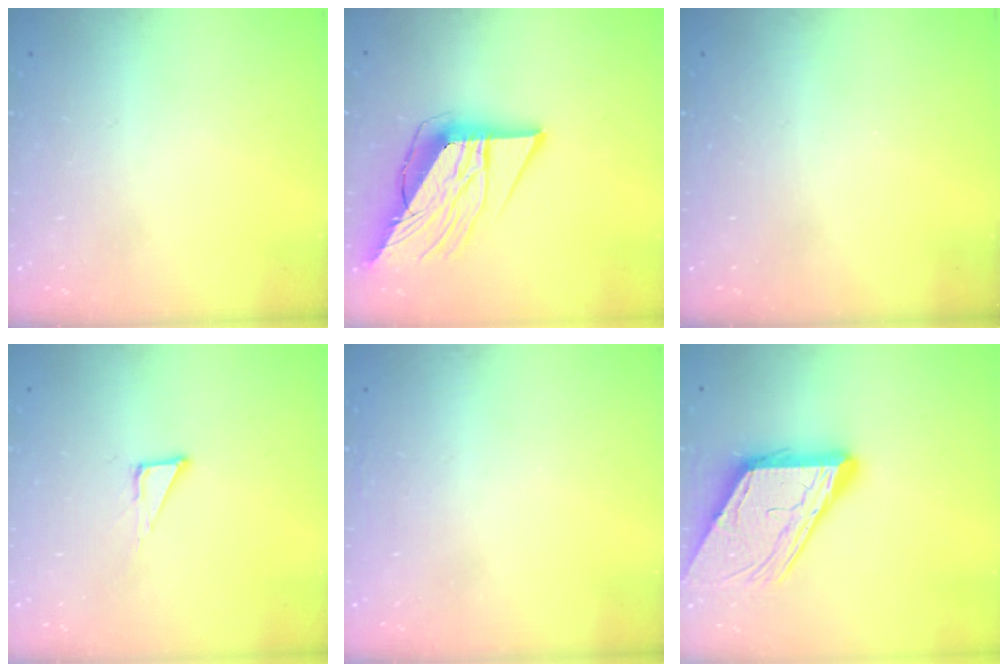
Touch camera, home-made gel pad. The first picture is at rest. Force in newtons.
{"total": 14.7, "press": 14.6, "slide": 1.7}
{"total": 0.0}
{"total": 1.9, "press": 1.9, "slide": 0.1}
{"total": 1.6, "press": 1.6, "slide": 0.0}
{"total": 13.5, "press": 13.4, "slide": 1.6}